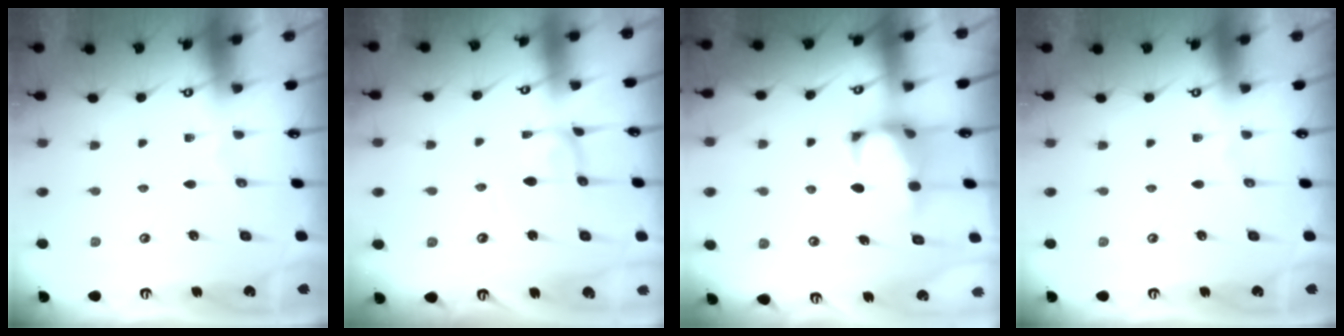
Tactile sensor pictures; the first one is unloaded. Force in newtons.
{"total": 2.0, "press": 2.0, "slide": 0.1}
{"total": 1.5, "press": 1.1, "slide": 1.1}
{"total": 0.0}